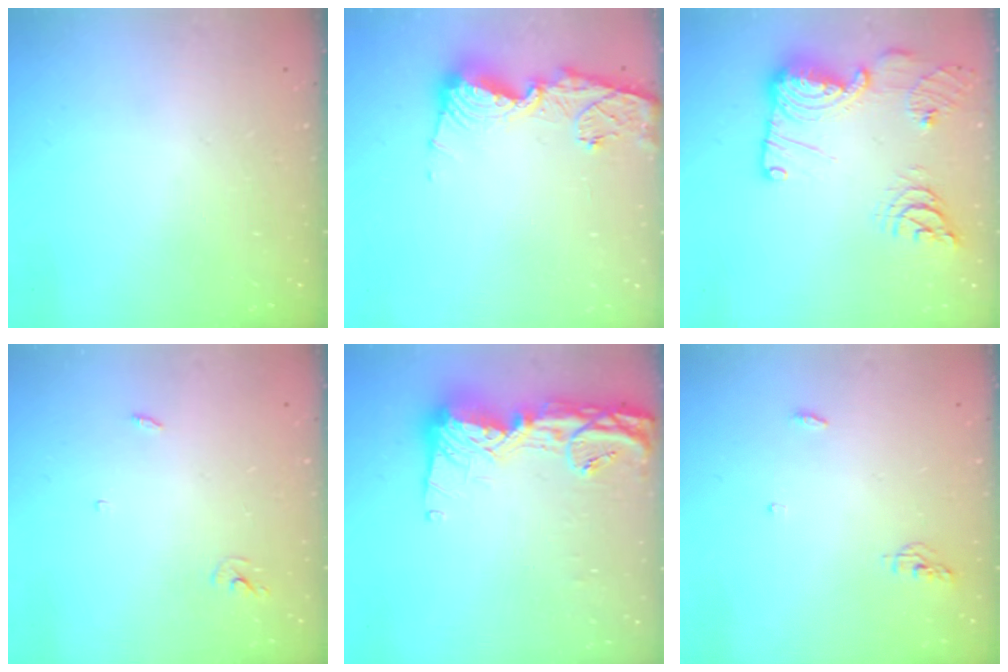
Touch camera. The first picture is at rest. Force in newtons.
{"total": 11.2, "press": 11.2, "slide": 1.3}
{"total": 18.8, "press": 18.6, "slide": 2.3}
{"total": 2.4, "press": 2.4, "slide": 0.2}
{"total": 16.7, "press": 16.6, "slide": 1.5}
{"total": 7.8, "press": 4.6, "slide": 6.3}